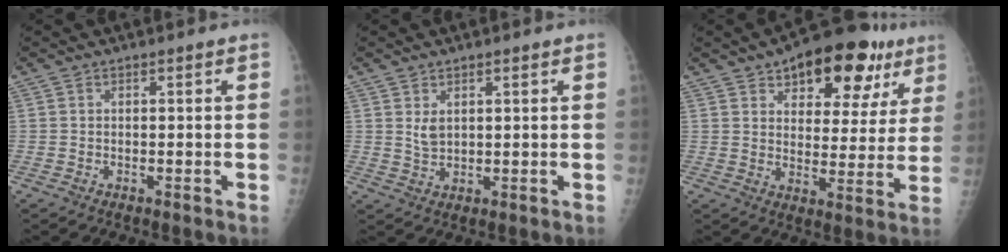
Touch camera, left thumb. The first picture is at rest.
{"total": 3.0, "force": [1.3, 1.7, 2.1], "torque": [-0.032, -0.011, 0.030]}
{"total": 18.9, "force": [10.7, 9.4, 12.5], "torque": [-0.121, -0.021, 0.150]}